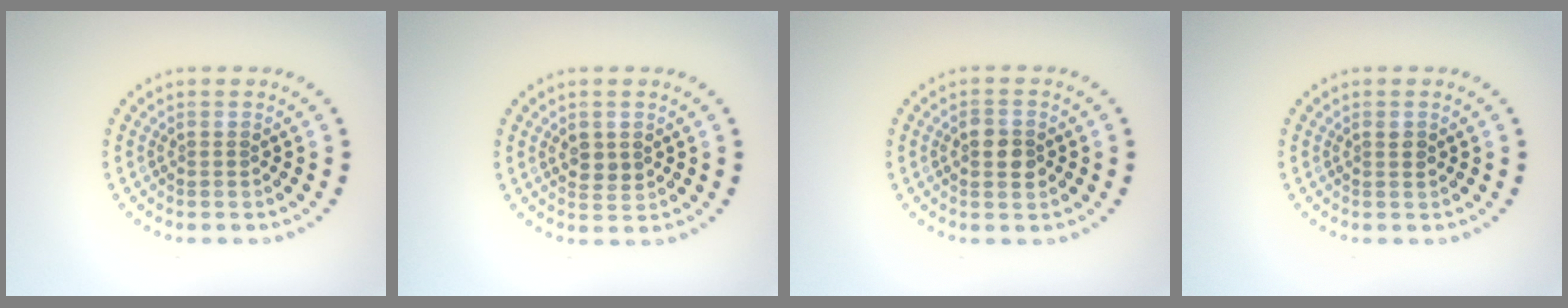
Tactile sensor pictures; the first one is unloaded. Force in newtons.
{"total": 1.8, "press": 1.8, "slide": 0.5}
{"total": 2.6, "press": 2.6, "slide": 0.2}
{"total": 0.8, "press": 0.8, "slide": 0.3}